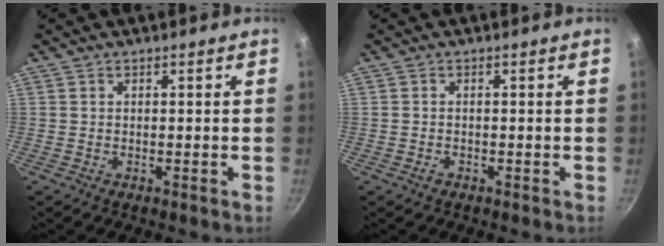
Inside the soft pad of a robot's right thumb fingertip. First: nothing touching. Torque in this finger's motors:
{"motor_torque": [-0.15, 0.01, -0.22, 0.04, 0.03]}